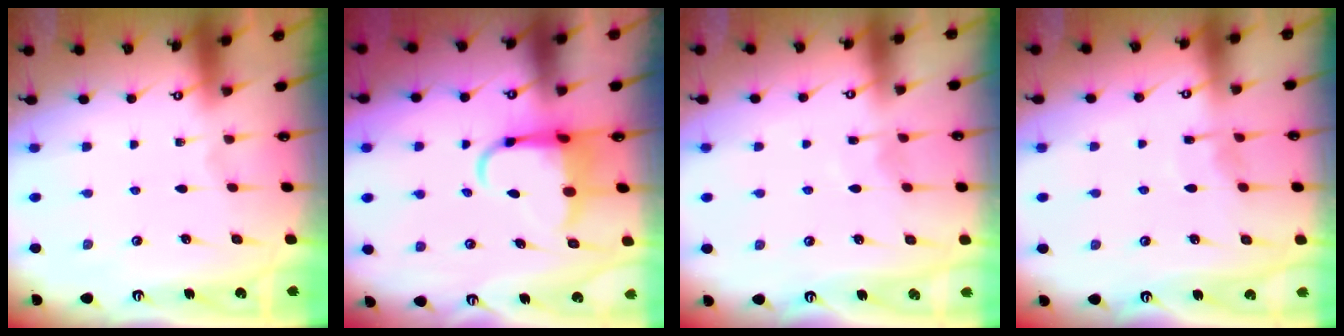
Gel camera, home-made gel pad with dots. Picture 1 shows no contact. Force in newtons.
{"total": 6.9, "press": 6.6, "slide": 1.8}
{"total": 4.9, "press": 4.8, "slide": 0.5}
{"total": 6.3, "press": 6.3, "slide": 0.5}